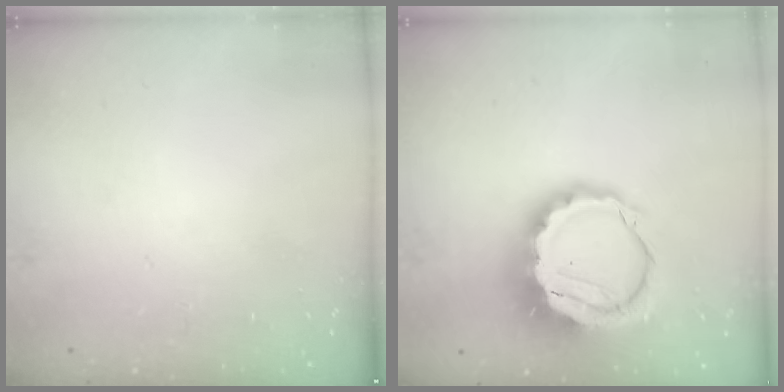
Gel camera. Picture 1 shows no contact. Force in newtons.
{"total": 13.2, "press": 12.9, "slide": 2.8}